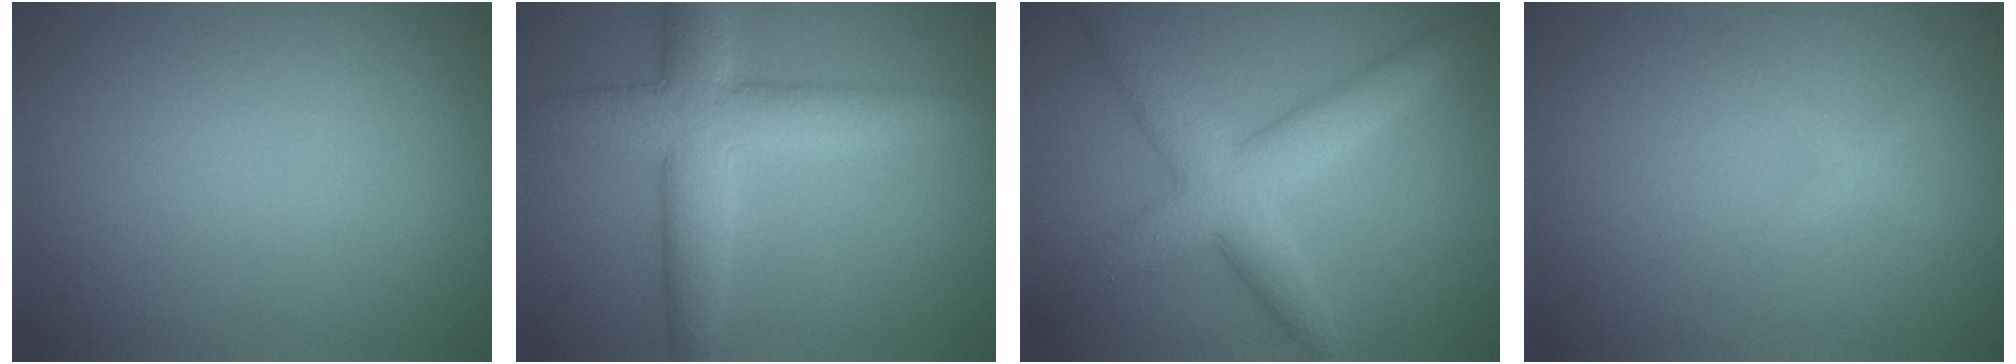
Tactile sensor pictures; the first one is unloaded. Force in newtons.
{"total": 6.9, "press": 6.9, "slide": 0.5}
{"total": 5.7, "press": 5.7, "slide": 0.2}
{"total": 1.0, "press": 1.0, "slide": 0.0}